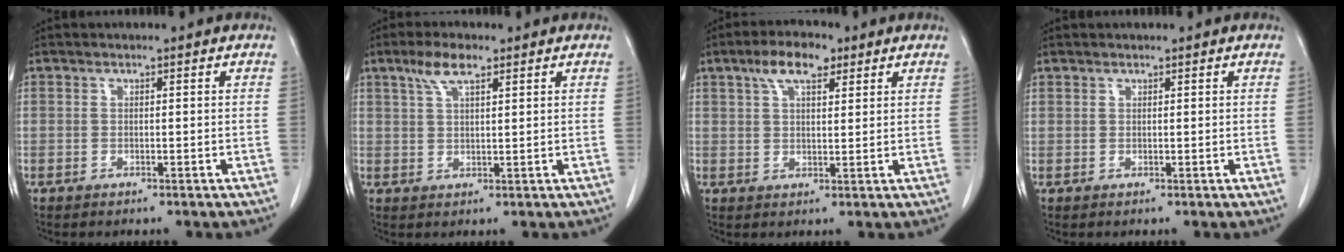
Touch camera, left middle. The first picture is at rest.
{"total": 4.6, "force": [2.9, 1.3, 3.3], "torque": [-0.072, 0.010, 0.058]}
{"total": 6.7, "force": [3.9, 2.5, 4.8], "torque": [-0.093, 0.017, 0.067]}
{"total": 0.0}